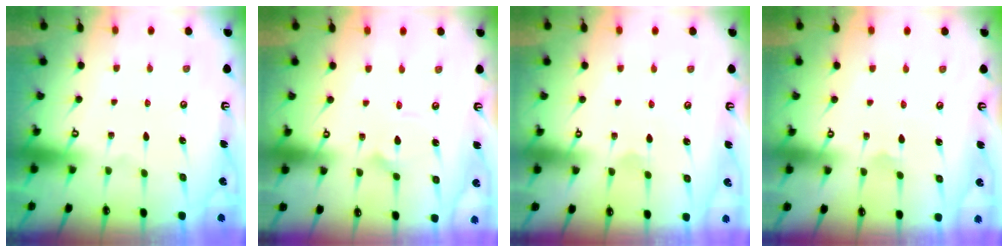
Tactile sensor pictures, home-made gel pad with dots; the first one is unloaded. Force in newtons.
{"total": 2.4, "press": 2.4, "slide": 0.2}
{"total": 2.7, "press": 2.7, "slide": 0.1}
{"total": 1.7, "press": 1.7, "slide": 0.1}